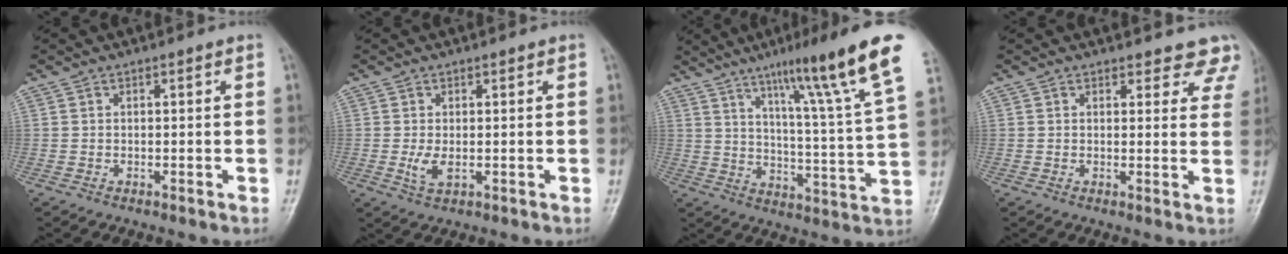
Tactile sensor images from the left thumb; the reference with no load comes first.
{"total": 2.9, "force": [-0.1, 1.6, 2.3], "torque": [-0.049, -0.010, 0.004]}
{"total": 19.3, "force": [11.8, 1.0, 15.2], "torque": [-0.207, -0.052, 0.171]}
{"total": 6.8, "force": [6.1, 2.9, 0.4], "torque": [0.047, -0.026, 0.042]}